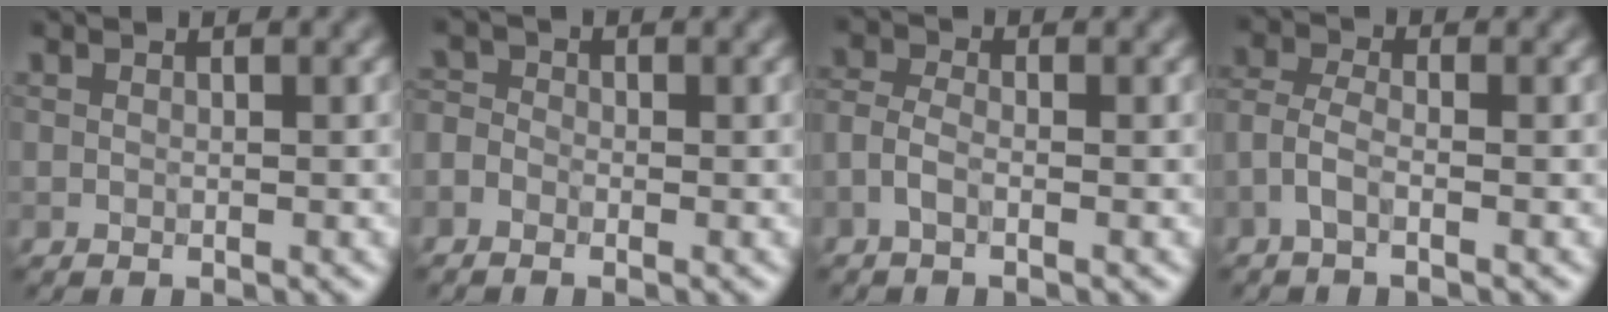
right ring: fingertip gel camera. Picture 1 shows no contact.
{"total": 1.7, "force": [-0.9, 1.3, 0.7], "torque": [-0.007, 0.006, -0.024]}
{"total": 1.9, "force": [-1.0, 0.9, 1.4], "torque": [-0.034, 0.004, -0.030]}
{"total": 2.2, "force": [-1.2, 0.8, 1.6], "torque": [-0.041, 0.004, -0.037]}